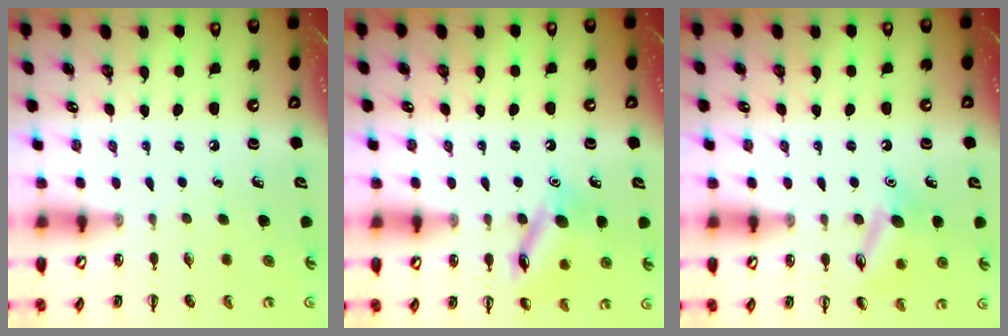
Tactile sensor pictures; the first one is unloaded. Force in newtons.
{"total": 12.7, "press": 12.7, "slide": 0.7}
{"total": 11.1, "press": 11.1, "slide": 1.0}